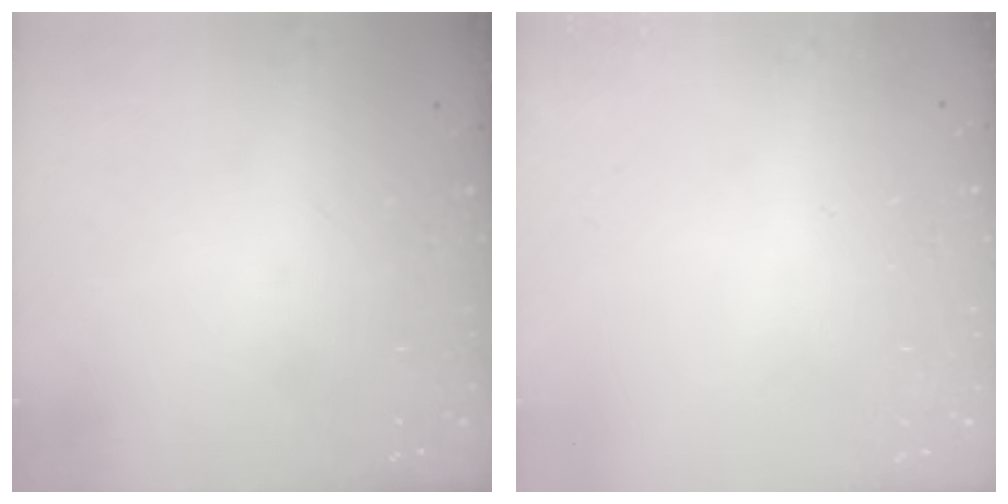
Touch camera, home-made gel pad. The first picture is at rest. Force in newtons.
{"total": 0.0}